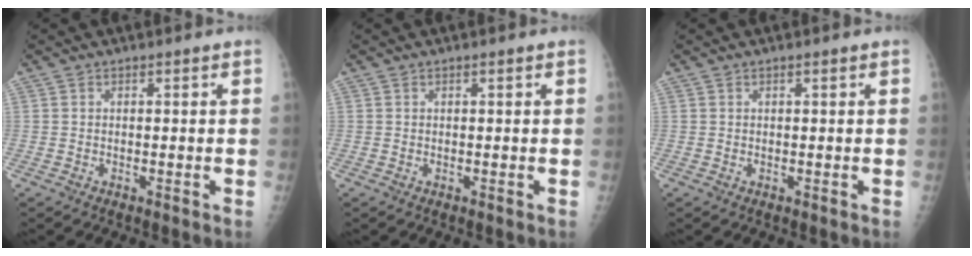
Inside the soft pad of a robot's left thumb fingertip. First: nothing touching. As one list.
[{"total": 0.0}, {"total": 0.5, "force": [0.3, 0.1, 0.4], "torque": [-0.006, 0.000, 0.005]}]